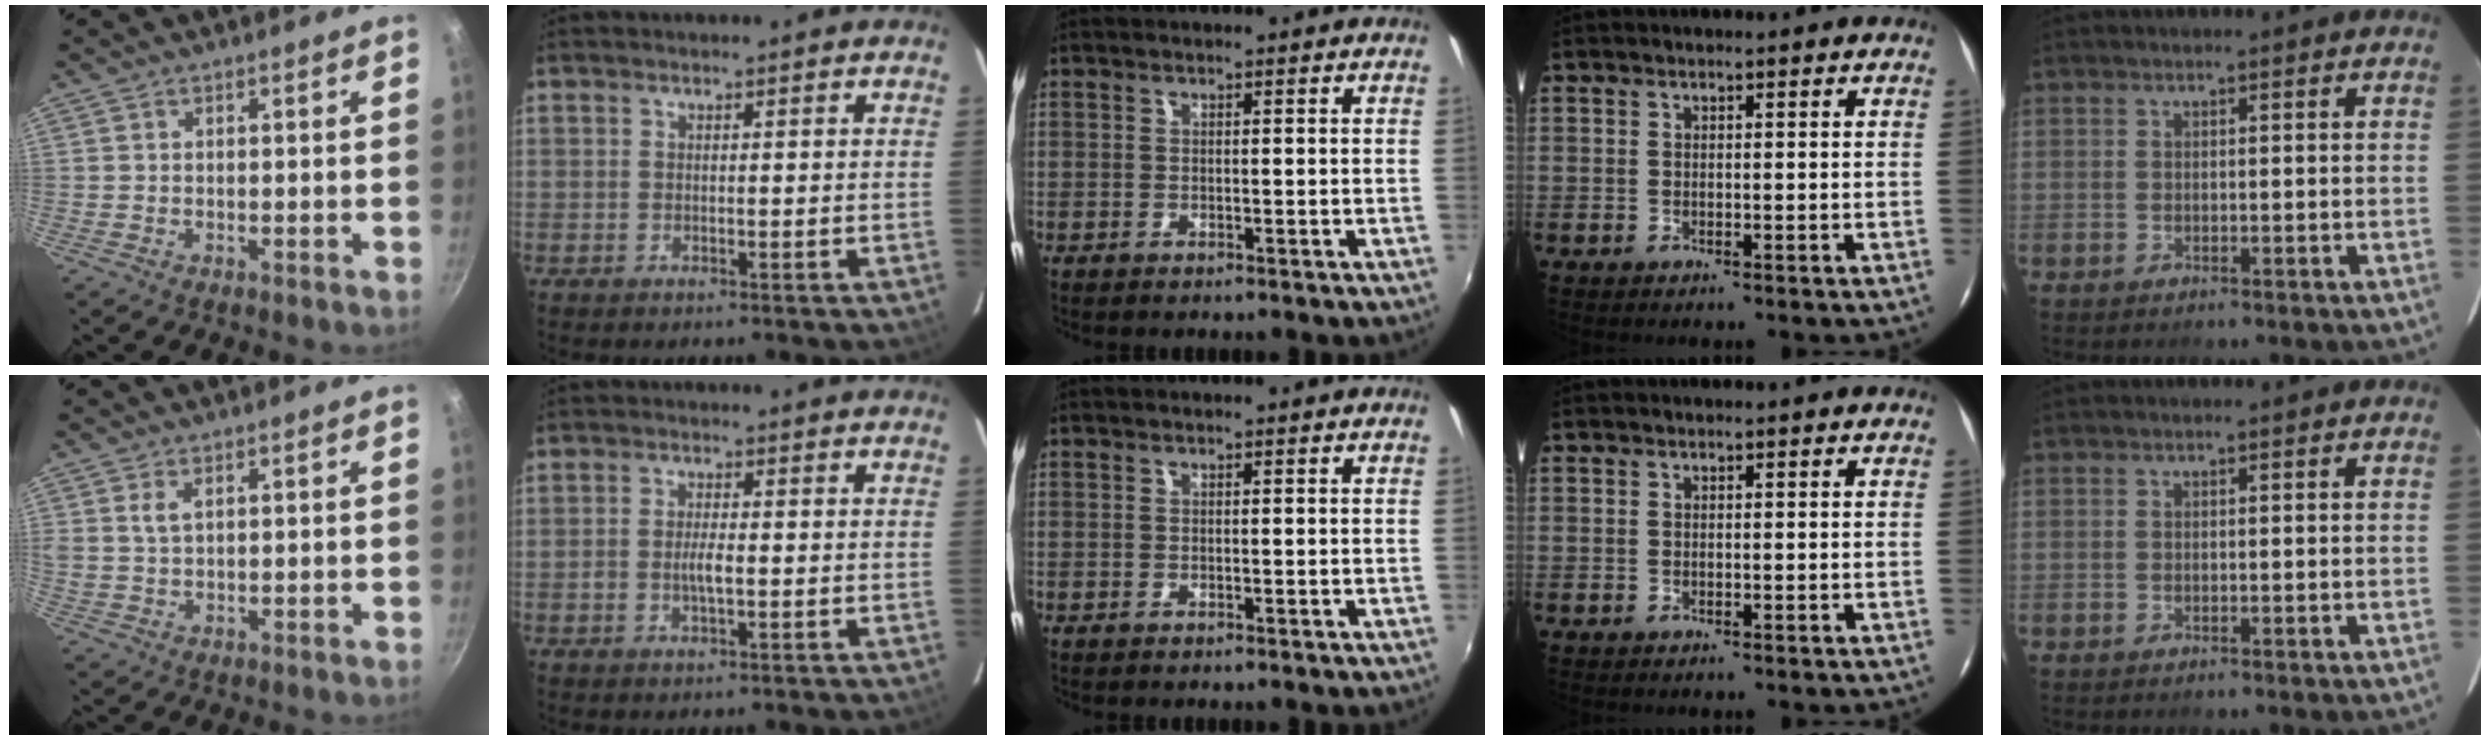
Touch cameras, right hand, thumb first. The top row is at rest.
{"thumb": {"total": 2.8, "force": [1.1, 1.6, 2.0], "torque": [-0.035, -0.005, 0.021]}, "index": {"total": 3.0, "force": [-0.6, 1.1, 2.8], "torque": [-0.056, 0.001, -0.013]}}